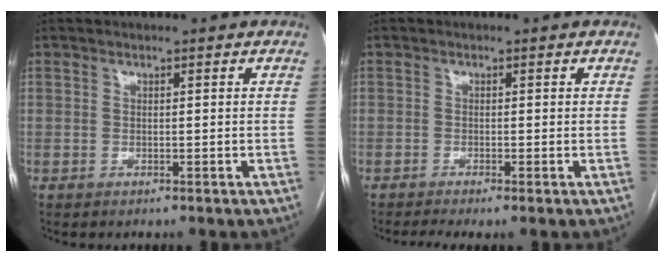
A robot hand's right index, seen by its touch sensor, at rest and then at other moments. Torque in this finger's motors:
{"motor_torque": [0.14, -0.03, 0.00, 0.02]}